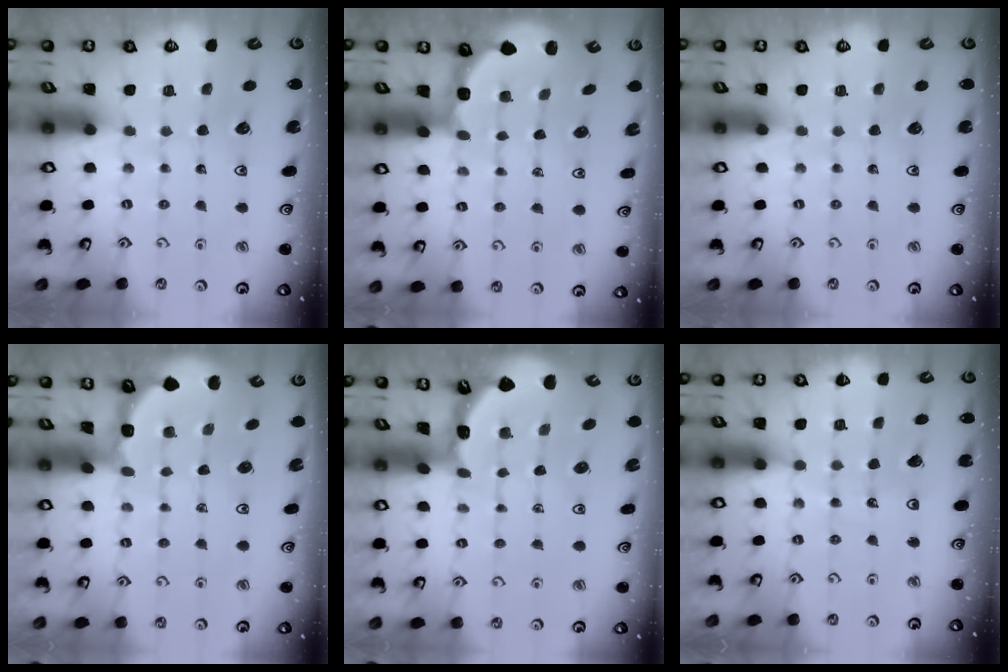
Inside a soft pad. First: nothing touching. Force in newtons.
{"total": 2.9, "press": 2.5, "slide": 1.4}
{"total": 0.0}
{"total": 2.0, "press": 2.0, "slide": 0.1}
{"total": 1.8, "press": 1.8, "slide": 0.1}
{"total": 2.2, "press": 2.2, "slide": 0.2}